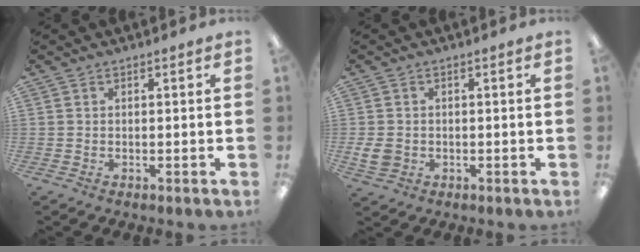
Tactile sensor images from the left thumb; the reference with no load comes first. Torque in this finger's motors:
{"motor_torque": [-0.30, 0.56, 0.33, -0.19, 0.00]}